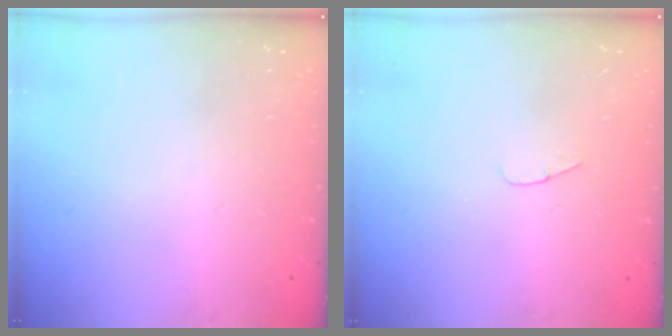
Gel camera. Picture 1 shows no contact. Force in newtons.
{"total": 3.8, "press": 3.8, "slide": 0.4}